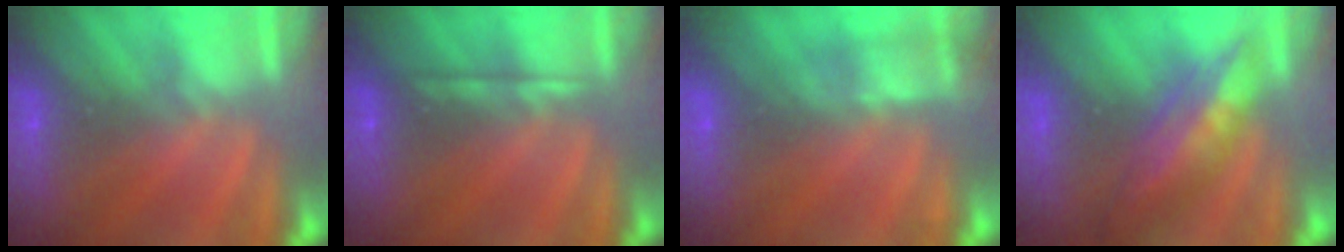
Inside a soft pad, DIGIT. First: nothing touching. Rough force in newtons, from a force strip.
{"total": 2.1}
{"total": 2.3}
{"total": 3.7}